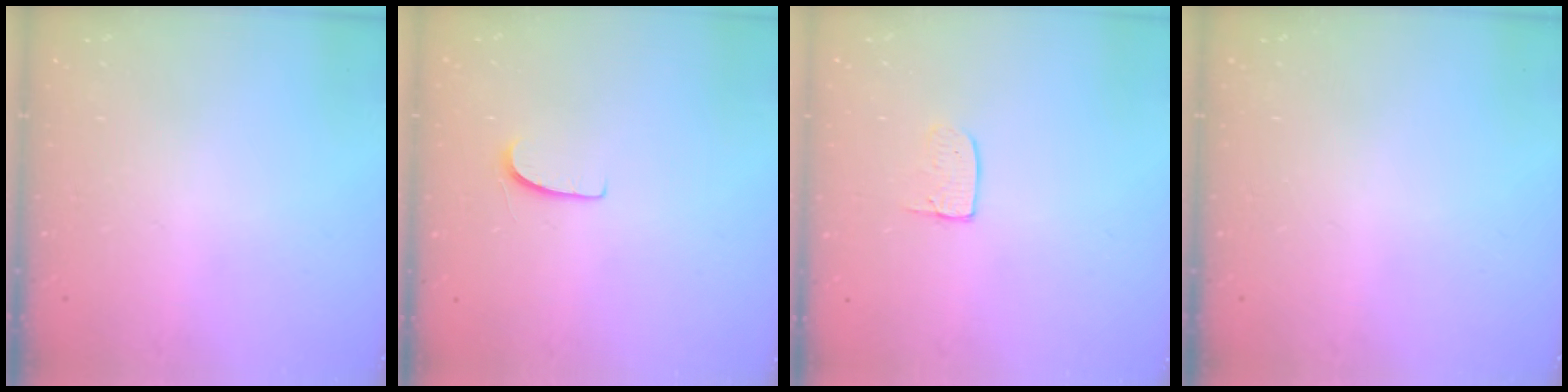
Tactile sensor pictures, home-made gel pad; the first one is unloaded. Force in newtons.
{"total": 5.9, "press": 5.9, "slide": 0.4}
{"total": 4.3, "press": 4.3, "slide": 0.3}
{"total": 0.0}